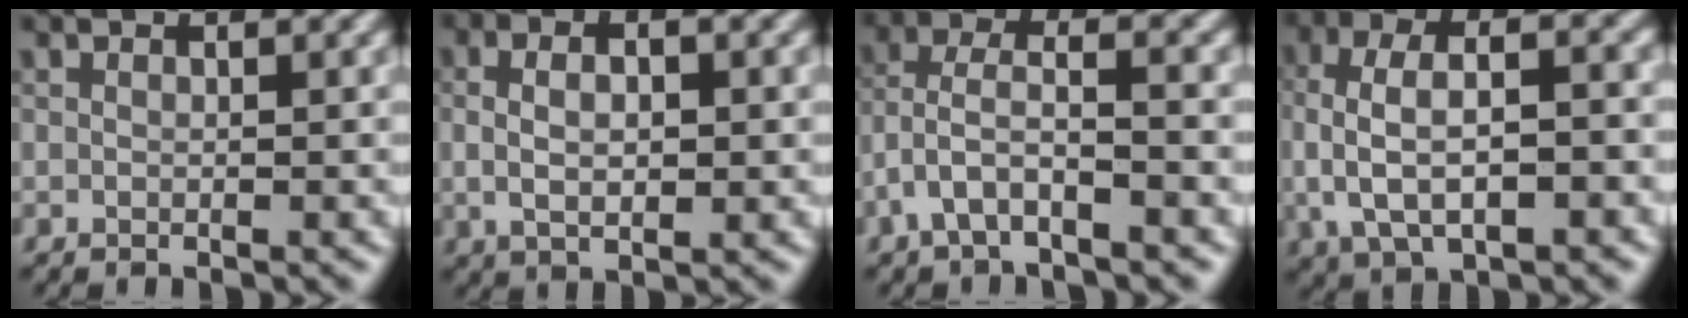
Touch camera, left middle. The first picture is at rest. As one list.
[{"total": 3.7, "force": [0.3, 1.7, 3.2], "torque": [-0.064, 0.002, 0.004]}, {"total": 3.9, "force": [-1.9, 1.4, 3.1], "torque": [-0.070, 0.011, -0.044]}, {"total": 6.7, "force": [-0.3, 3.4, 5.8], "torque": [-0.112, 0.006, -0.009]}]